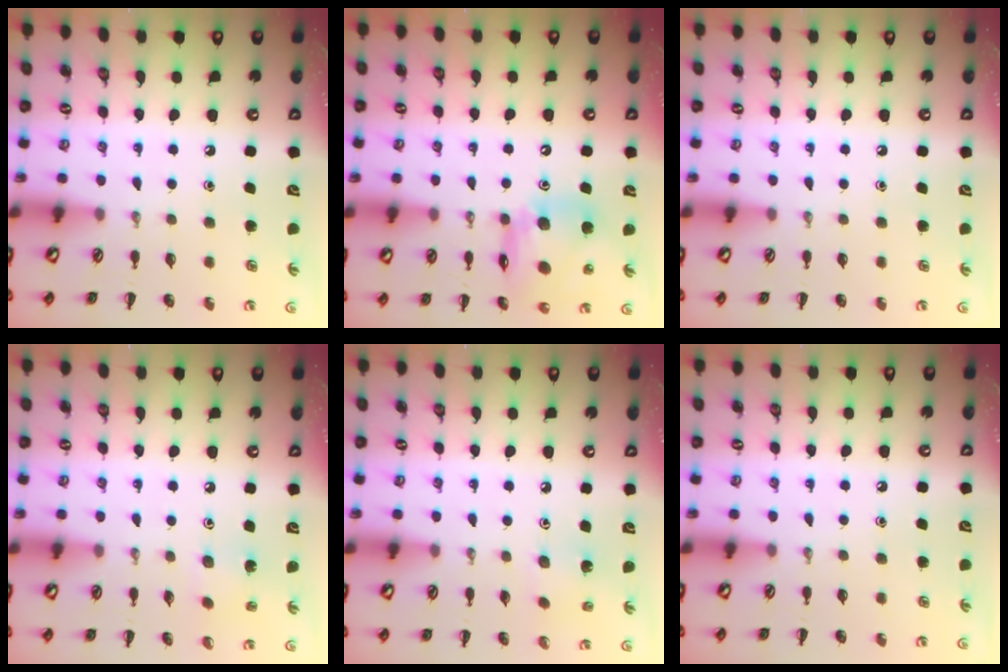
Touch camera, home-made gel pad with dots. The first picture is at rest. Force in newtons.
{"total": 14.6, "press": 14.1, "slide": 3.8}
{"total": 0.0}
{"total": 2.3, "press": 2.1, "slide": 0.8}
{"total": 1.5, "press": 1.4, "slide": 0.4}
{"total": 0.0}